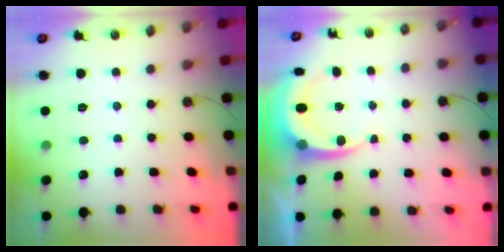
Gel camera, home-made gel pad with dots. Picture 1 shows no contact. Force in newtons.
{"total": 7.2, "press": 7.0, "slide": 1.8}